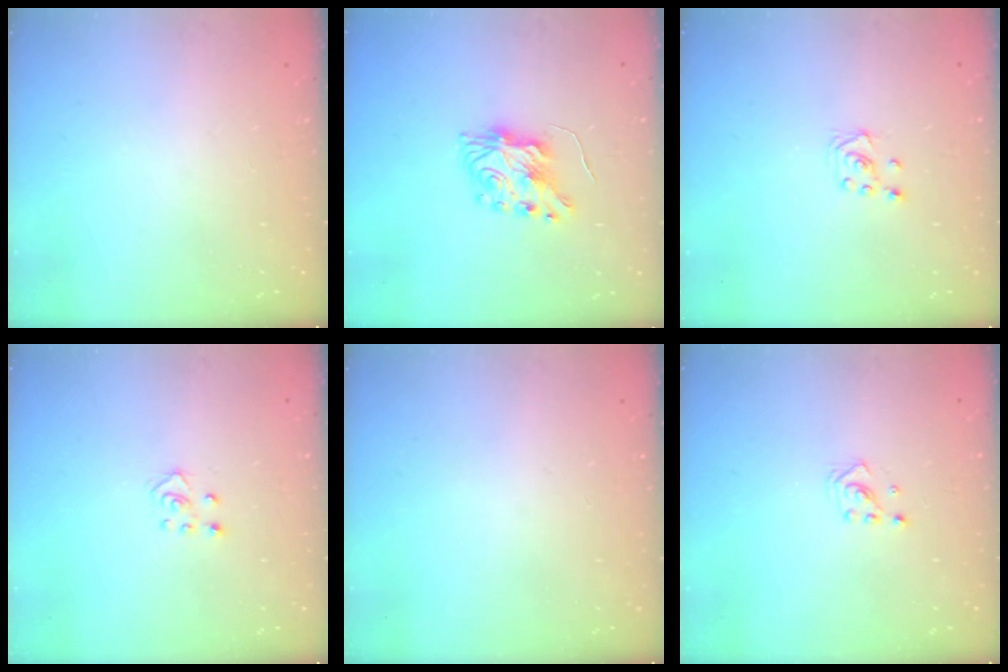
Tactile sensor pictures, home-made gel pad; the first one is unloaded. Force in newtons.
{"total": 9.0, "press": 9.0, "slide": 0.8}
{"total": 3.0, "press": 3.0, "slide": 0.3}
{"total": 3.0, "press": 3.0, "slide": 0.3}
{"total": 0.0}
{"total": 2.2, "press": 2.2, "slide": 0.2}